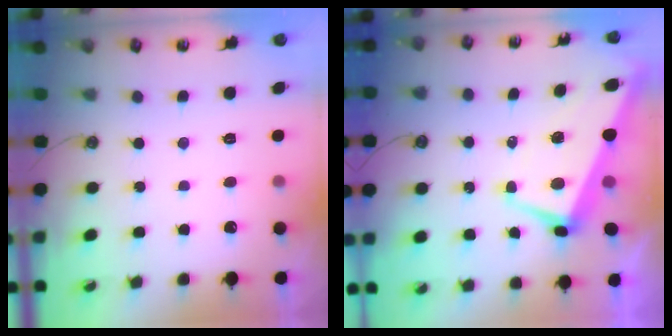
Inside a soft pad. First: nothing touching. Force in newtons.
{"total": 1.8, "press": 1.1, "slide": 1.3}